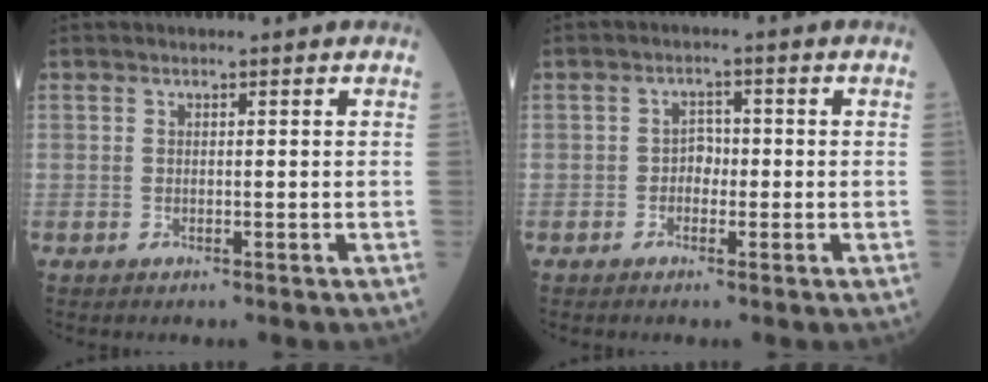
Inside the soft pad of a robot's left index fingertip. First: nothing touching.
{"total": 2.1, "force": [-0.5, 1.5, 1.4], "torque": [-0.015, 0.008, -0.012]}